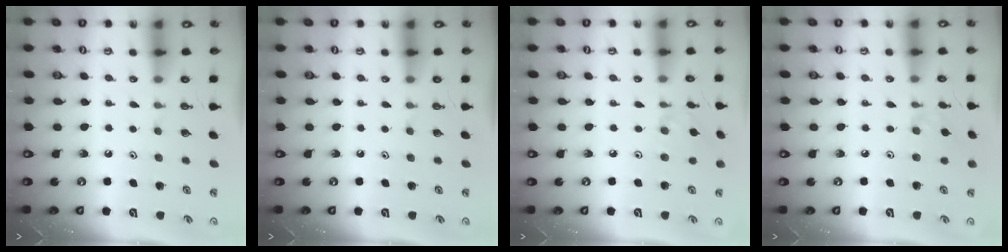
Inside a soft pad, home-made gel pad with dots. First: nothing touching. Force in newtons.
{"total": 0.0}
{"total": 2.8, "press": 2.7, "slide": 0.5}
{"total": 3.4, "press": 3.4, "slide": 0.5}